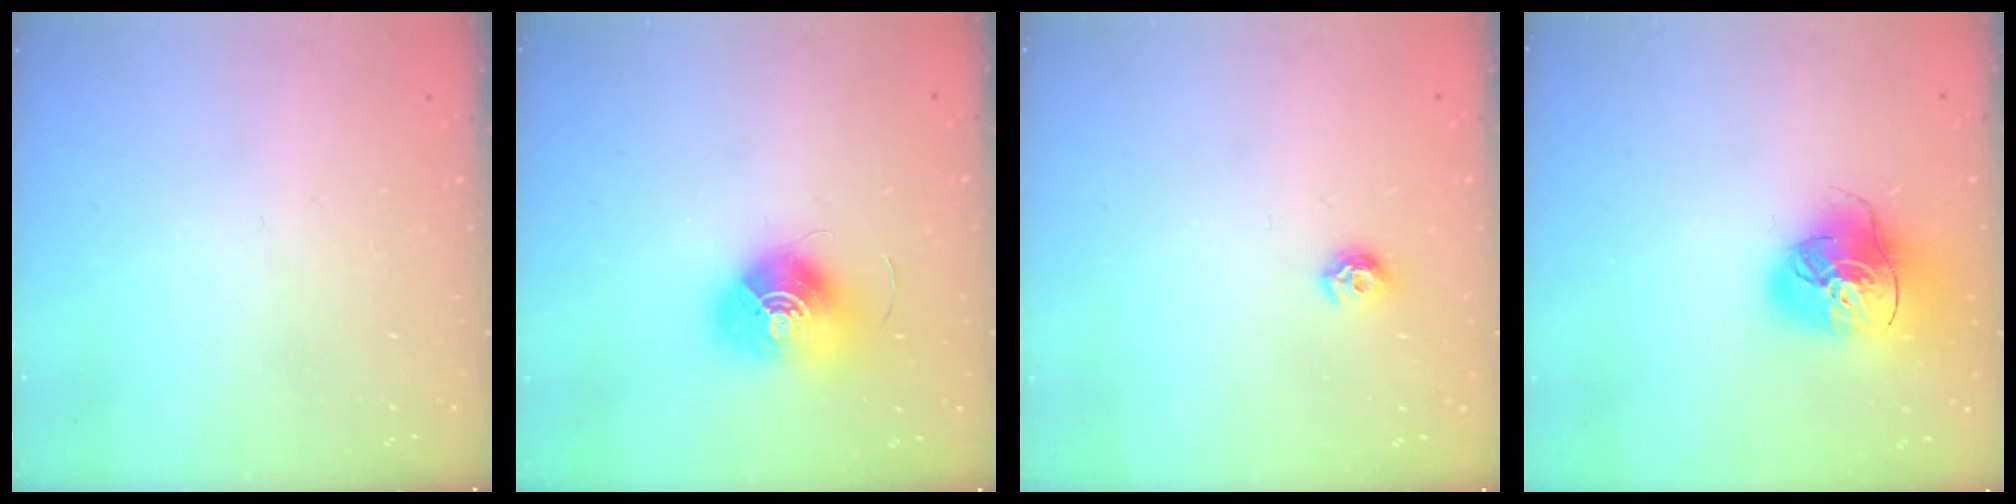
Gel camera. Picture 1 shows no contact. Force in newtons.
{"total": 14.4, "press": 14.4, "slide": 0.5}
{"total": 6.8, "press": 6.7, "slide": 1.0}
{"total": 17.5, "press": 17.3, "slide": 2.6}